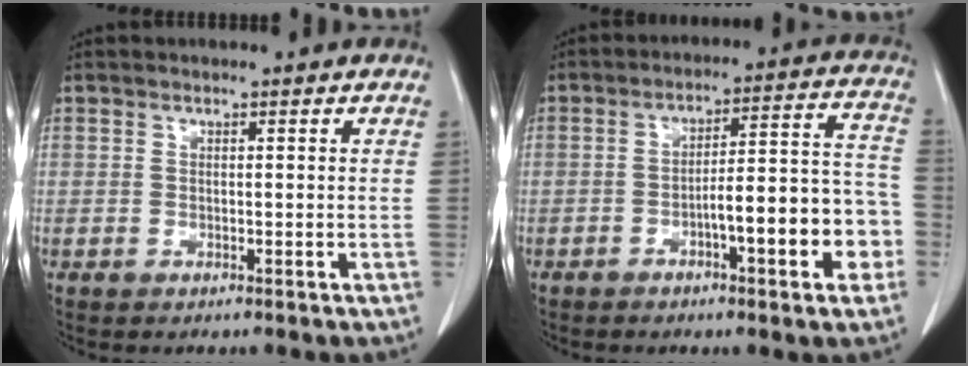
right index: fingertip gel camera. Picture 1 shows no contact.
{"total": 12.4, "force": [-4.2, 2.3, 11.4], "torque": [-0.148, 0.032, -0.056]}